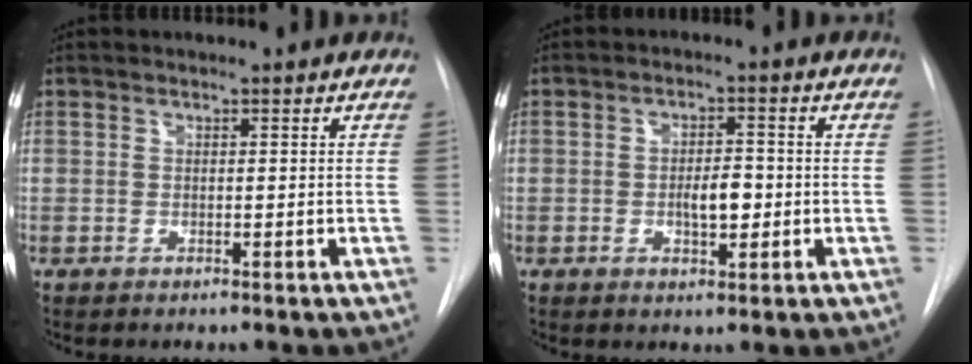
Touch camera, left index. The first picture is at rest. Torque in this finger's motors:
{"motor_torque": [0.62, -0.07, 0.11, 0.07]}